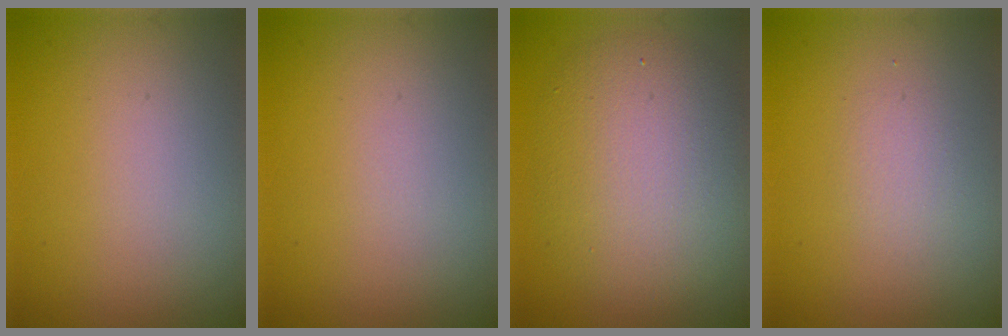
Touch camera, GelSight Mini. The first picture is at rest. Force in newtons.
{"total": 0.0}
{"total": 7.0, "press": 7.0, "slide": 0.3}
{"total": 1.2, "press": 1.2, "slide": 0.1}